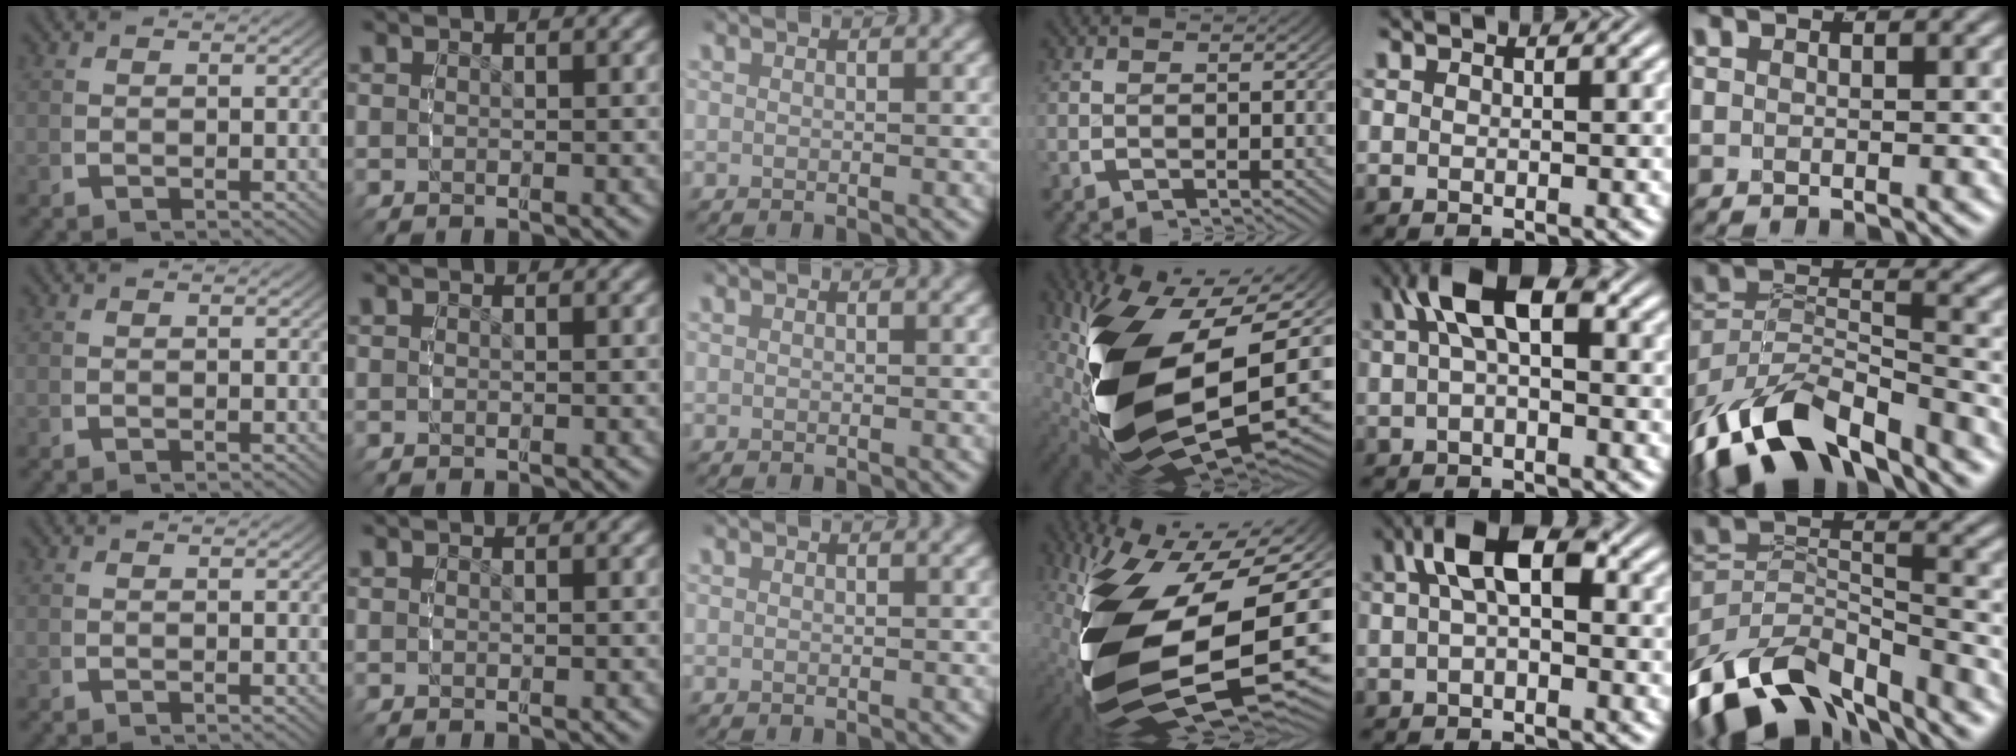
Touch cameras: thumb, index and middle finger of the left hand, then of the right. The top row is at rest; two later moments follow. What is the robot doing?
{"motion": "grasp_and_lifting", "object": "bottle cap"}